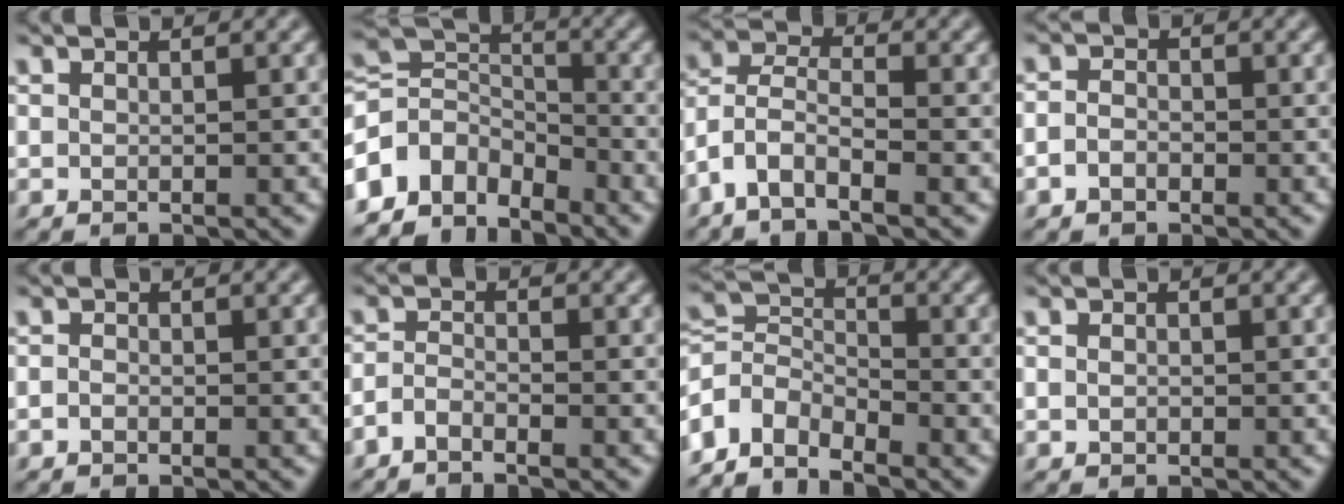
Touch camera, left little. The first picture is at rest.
{"total": 6.7, "force": [-4.5, 4.2, 2.5], "torque": [-0.047, 0.008, -0.100]}
{"total": 4.4, "force": [-2.8, 1.6, 3.0], "torque": [-0.065, 0.006, -0.066]}
{"total": 1.8, "force": [-0.9, 1.3, 0.8], "torque": [-0.008, 0.000, -0.024]}
{"total": 0.7, "force": [-0.4, 0.4, 0.3], "torque": [-0.009, 0.001, -0.011]}
{"total": 1.7, "force": [-1.4, 0.5, 0.8], "torque": [-0.021, 0.003, -0.033]}
{"total": 5.1, "force": [-3.8, 2.6, 2.0], "torque": [-0.043, 0.003, -0.087]}
{"total": 0.7, "force": [-0.2, 0.6, 0.3], "torque": [-0.002, 0.000, -0.004]}